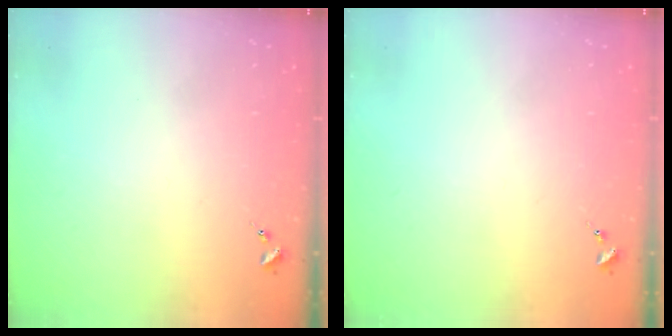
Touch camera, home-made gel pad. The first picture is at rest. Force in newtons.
{"total": 0.0}